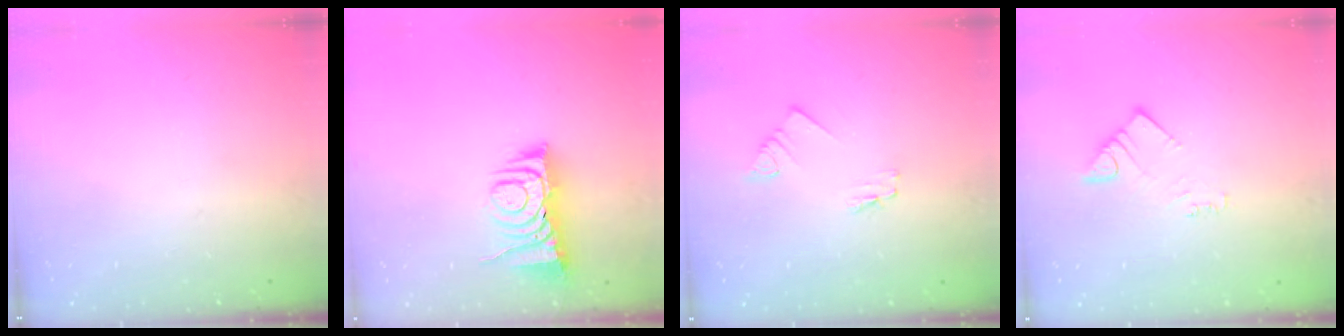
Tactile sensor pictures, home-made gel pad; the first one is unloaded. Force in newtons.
{"total": 7.7, "press": 7.7, "slide": 0.7}
{"total": 1.6, "press": 1.6, "slide": 0.1}
{"total": 3.1, "press": 3.0, "slide": 0.4}